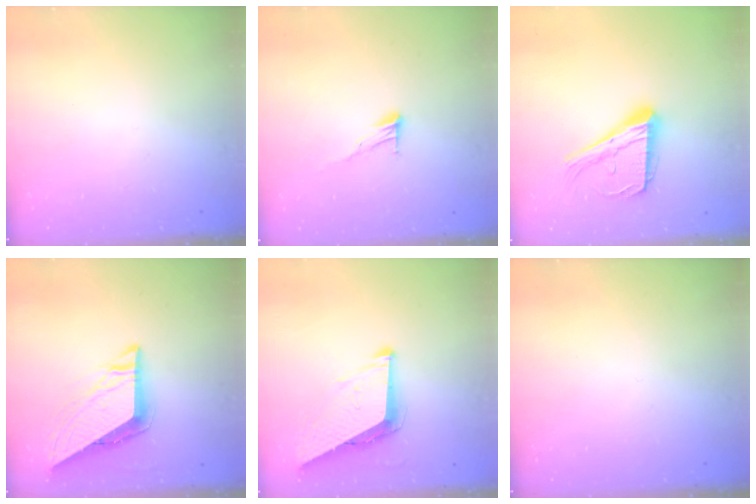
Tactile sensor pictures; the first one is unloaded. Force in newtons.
{"total": 6.9, "press": 6.8, "slide": 0.4}
{"total": 17.9, "press": 17.8, "slide": 1.9}
{"total": 8.8, "press": 8.8, "slide": 0.9}
{"total": 7.8, "press": 7.8, "slide": 0.9}
{"total": 0.0}